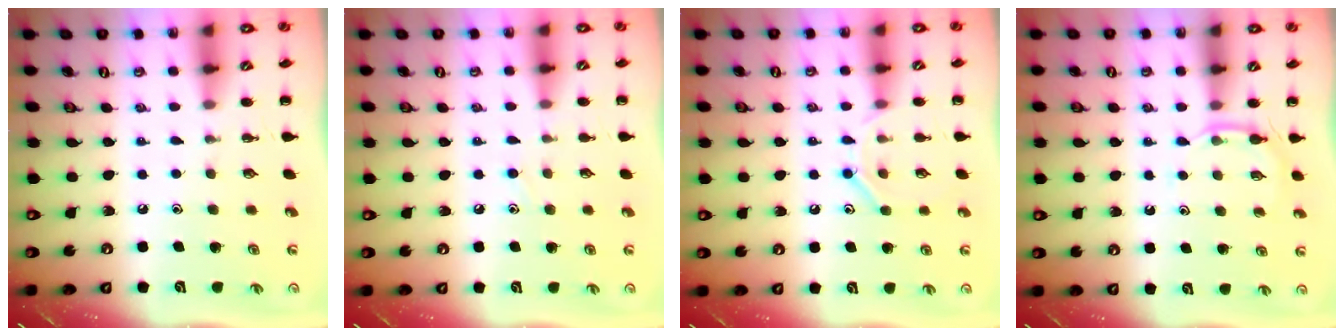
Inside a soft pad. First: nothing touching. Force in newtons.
{"total": 6.2, "press": 5.8, "slide": 2.4}
{"total": 9.6, "press": 9.6, "slide": 0.5}
{"total": 5.0, "press": 4.8, "slide": 1.4}